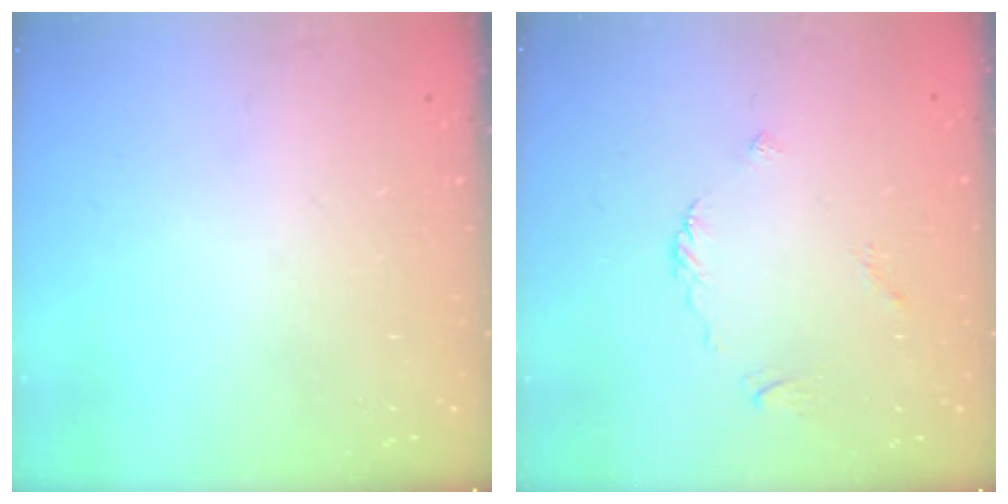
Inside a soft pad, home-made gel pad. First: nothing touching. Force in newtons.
{"total": 2.2, "press": 2.2, "slide": 0.6}